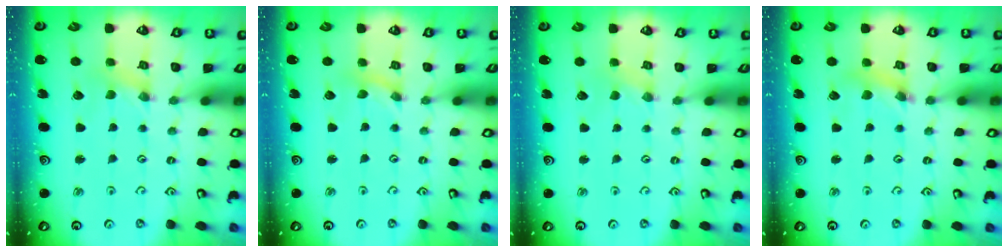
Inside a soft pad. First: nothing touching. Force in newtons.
{"total": 0.0}
{"total": 0.0}
{"total": 5.9, "press": 5.9, "slide": 0.7}